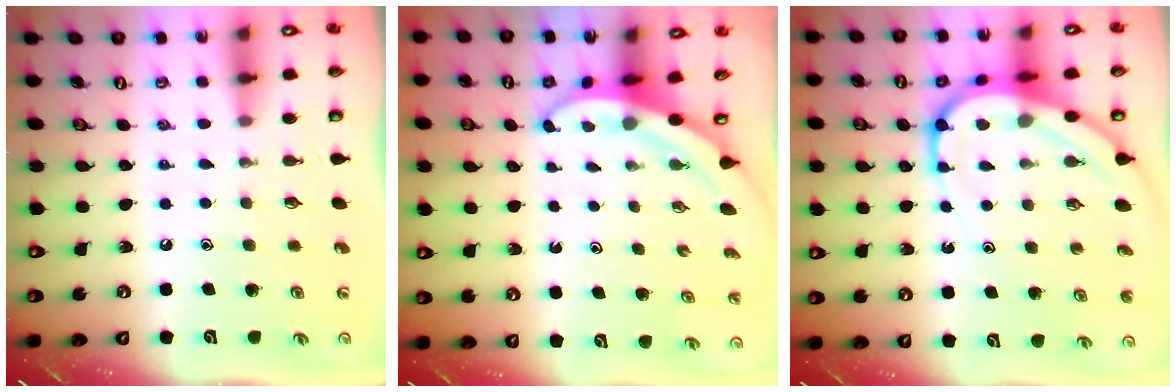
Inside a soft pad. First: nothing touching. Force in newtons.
{"total": 3.5, "press": 3.5, "slide": 0.1}
{"total": 11.2, "press": 11.1, "slide": 1.1}